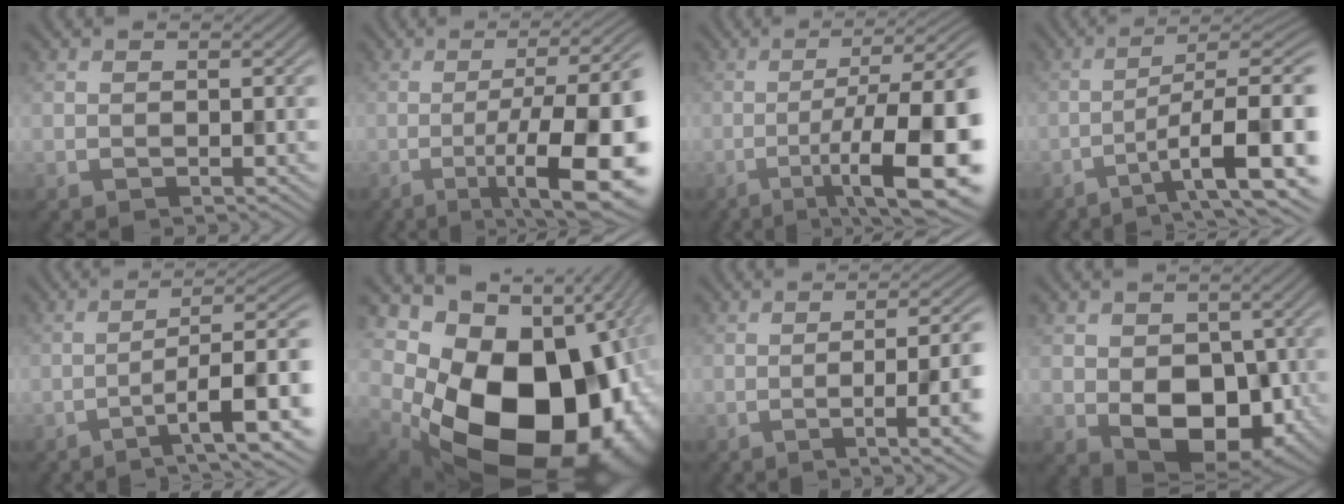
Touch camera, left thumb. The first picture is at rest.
{"total": 15.6, "force": [-3.7, 4.1, 14.6], "torque": [-0.188, -0.007, -0.045]}
{"total": 14.4, "force": [-4.3, 3.5, 13.3], "torque": [-0.192, -0.004, -0.063]}
{"total": 10.4, "force": [-3.8, 2.4, 9.3], "torque": [-0.148, 0.005, -0.061]}
{"total": 9.3, "force": [-3.6, 2.2, 8.3], "torque": [-0.129, 0.000, -0.057]}
{"total": 22.6, "force": [-3.1, 16.3, 15.4], "torque": [-0.278, -0.086, -0.018]}
{"total": 8.4, "force": [-1.3, 2.0, 8.1], "torque": [-0.120, 0.003, -0.021]}
{"total": 9.1, "force": [-1.1, 6.5, 6.3], "torque": [-0.107, -0.029, -0.012]}